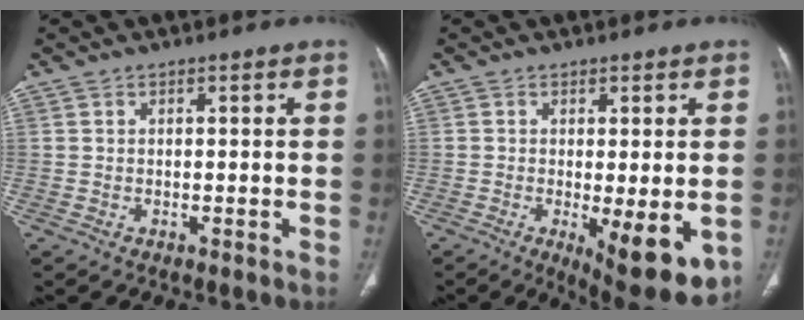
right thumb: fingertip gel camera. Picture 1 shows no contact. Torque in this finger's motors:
{"motor_torque": [0.06, 0.87, 0.04, 0.29, 0.10]}